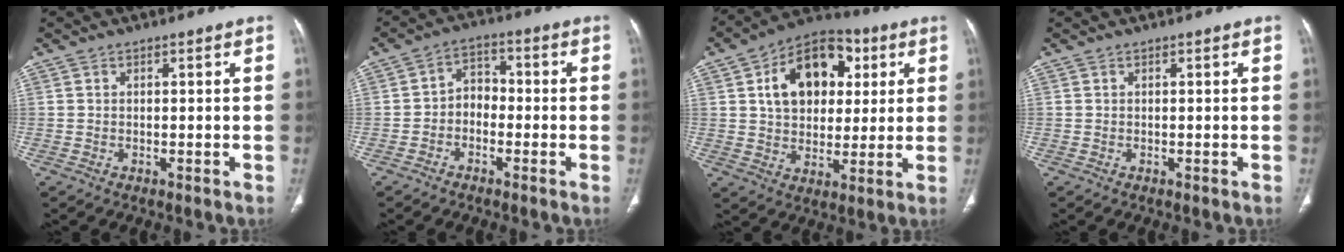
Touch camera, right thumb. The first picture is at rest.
{"total": 4.9, "force": [-1.5, 3.7, 2.8], "torque": [-0.027, 0.028, -0.039]}
{"total": 16.7, "force": [5.0, 11.6, 10.9], "torque": [-0.133, 0.004, 0.078]}
{"total": 0.0}